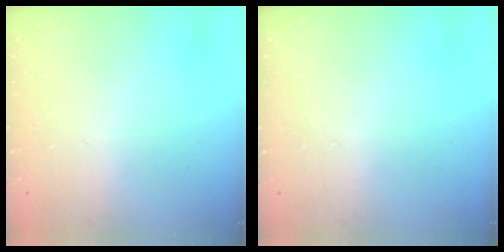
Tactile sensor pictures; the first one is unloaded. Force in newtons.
{"total": 0.0}